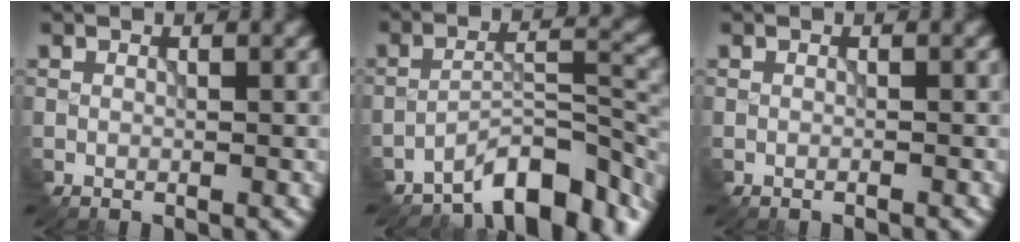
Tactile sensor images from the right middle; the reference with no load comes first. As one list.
[{"total": 8.0, "force": [-6.6, 2.3, 3.9], "torque": [-0.046, 0.004, -0.112]}, {"total": 0.0}]